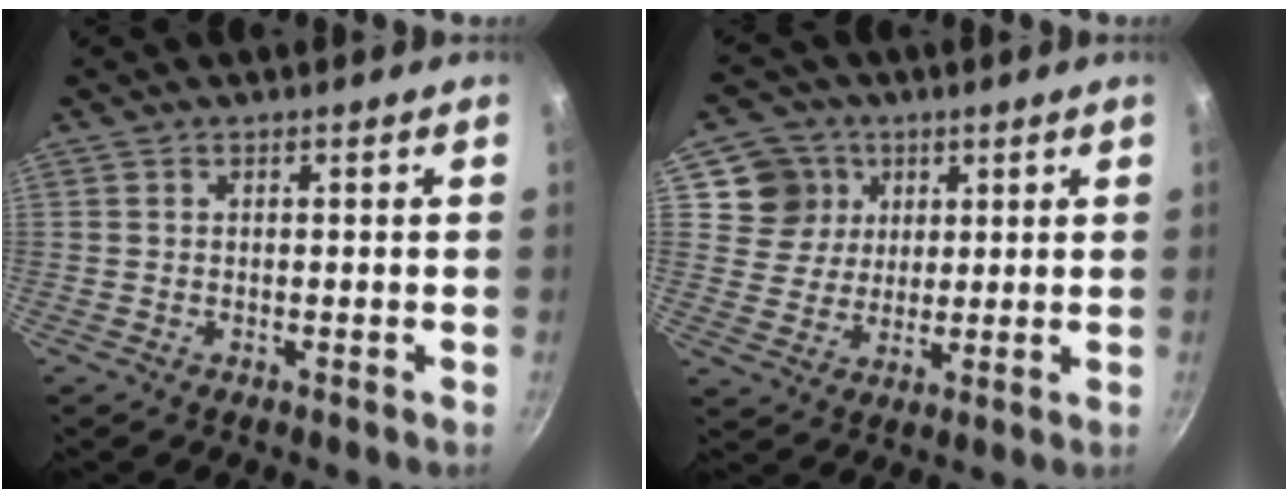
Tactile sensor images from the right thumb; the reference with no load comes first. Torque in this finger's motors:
{"motor_torque": [0.21, 0.67, 0.26, 0.12, 0.00]}